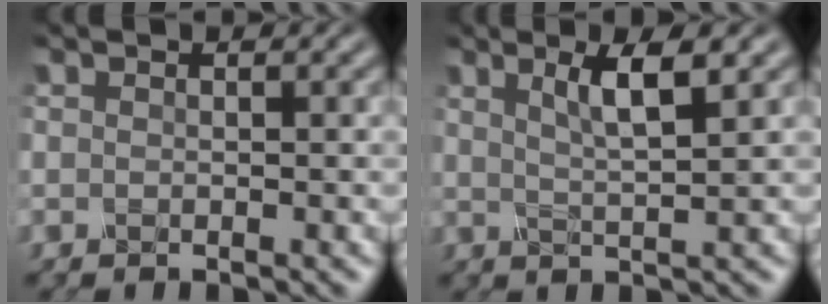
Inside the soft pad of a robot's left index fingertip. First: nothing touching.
{"total": 3.5, "force": [1.5, 0.7, 3.1], "torque": [-0.048, -0.003, 0.025]}